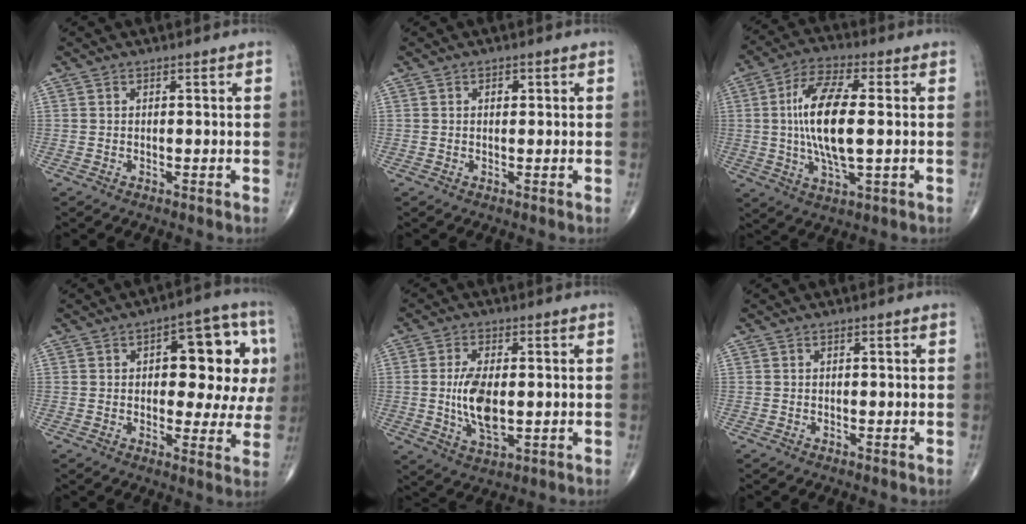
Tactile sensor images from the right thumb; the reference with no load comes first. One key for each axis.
{"total": 1.3, "fx": 0.4, "fy": 0.8, "fz": 0.9, "tx": -0.011, "ty": 0.000, "tz": 0.006}
{"total": 14.7, "fx": 0.5, "fy": 5.2, "fz": 13.7, "tx": -0.271, "ty": 0.002, "tz": 0.007}
{"total": 15.6, "fx": 3.1, "fy": 7.4, "fz": 13.3, "tx": -0.128, "ty": 0.016, "tz": 0.037}
{"total": 9.3, "fx": -0.2, "fy": 4.4, "fz": 8.2, "tx": -0.156, "ty": -0.011, "tz": 0.002}
{"total": 0.0}